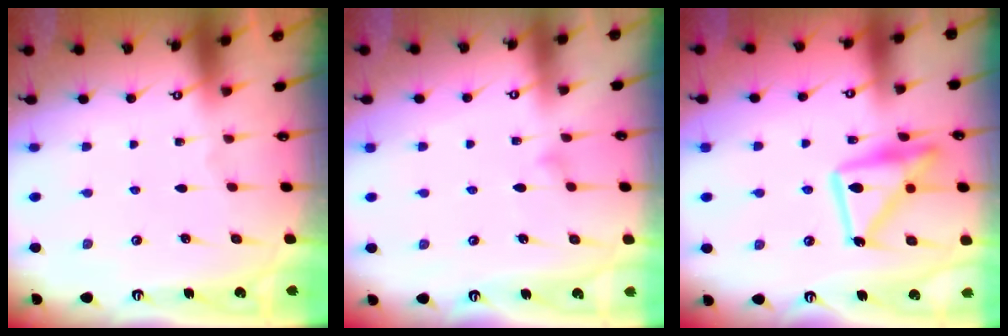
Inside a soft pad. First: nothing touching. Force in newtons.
{"total": 7.5, "press": 7.5, "slide": 0.3}
{"total": 15.3, "press": 15.3, "slide": 1.2}